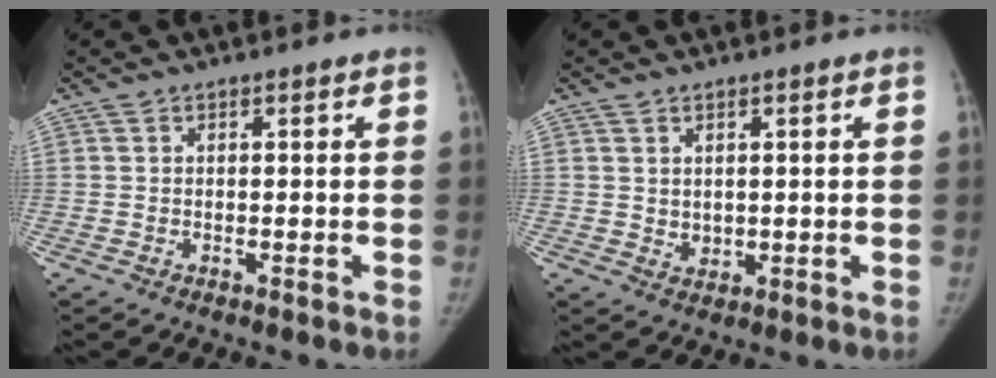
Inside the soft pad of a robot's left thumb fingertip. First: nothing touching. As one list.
[{"total": 2.3, "force": [1.0, 1.7, 1.2], "torque": [-0.014, -0.011, 0.026]}]